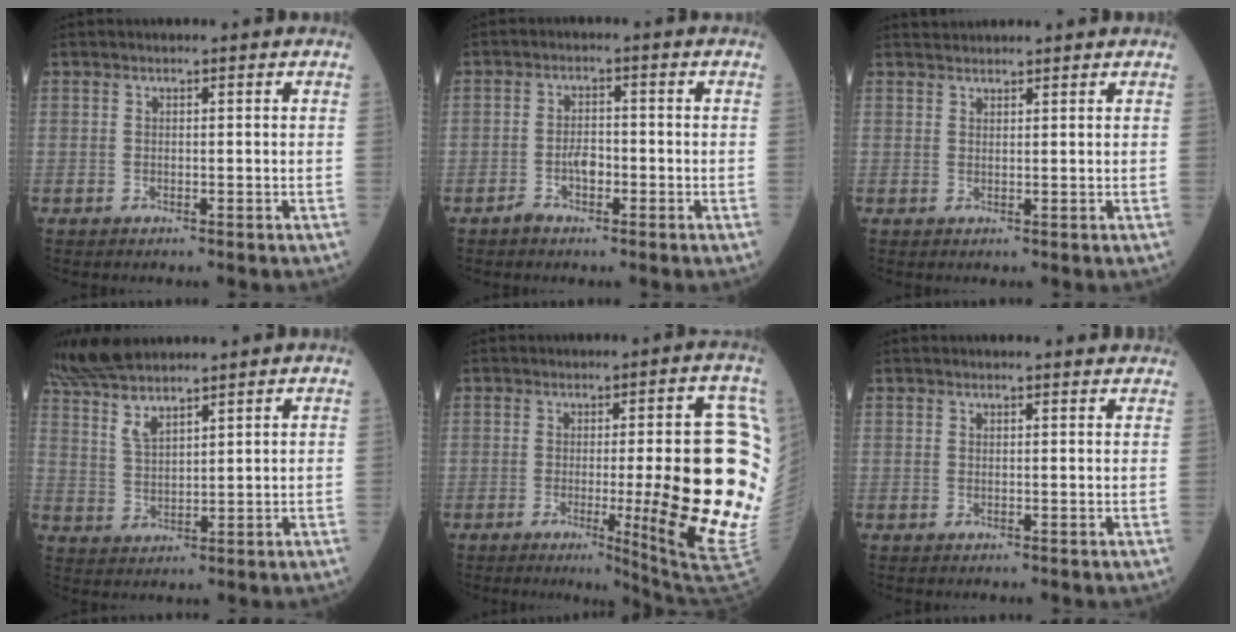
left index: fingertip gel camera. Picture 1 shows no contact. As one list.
[{"total": 3.1, "force": [-1.7, 1.5, 2.1], "torque": [-0.042, 0.005, -0.032]}, {"total": 2.1, "force": [2.1, 0.1, 0.1], "torque": [-0.005, 0.028, 0.042]}, {"total": 10.0, "force": [8.7, 1.6, 4.8], "torque": [-0.102, 0.011, 0.172]}, {"total": 21.0, "force": [-1.6, 1.7, 20.9], "torque": [-0.161, 0.000, -0.004]}, {"total": 2.3, "force": [2.3, 0.1, 0.2], "torque": [-0.006, 0.002, 0.017]}]